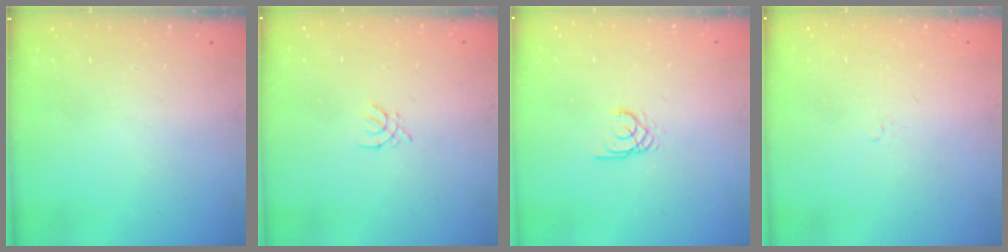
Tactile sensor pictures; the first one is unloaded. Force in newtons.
{"total": 1.8, "press": 1.8, "slide": 0.4}
{"total": 1.8, "press": 1.8, "slide": 0.2}
{"total": 1.2, "press": 1.2, "slide": 0.4}